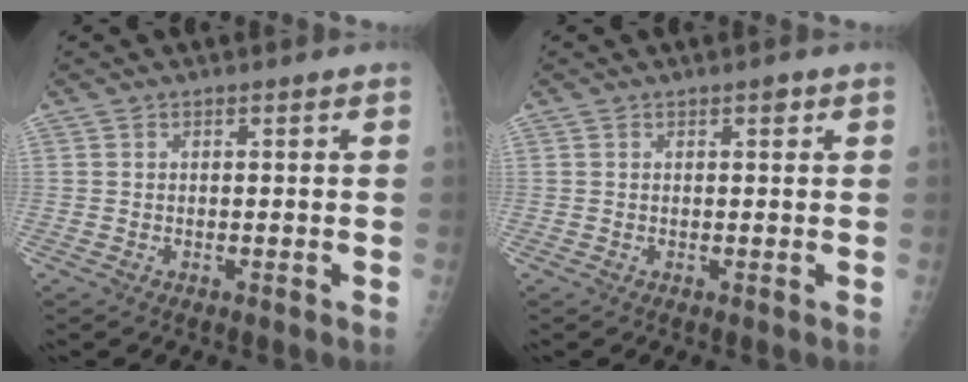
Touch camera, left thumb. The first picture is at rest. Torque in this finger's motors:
{"motor_torque": [-0.15, 0.05, 0.07, 0.14, 0.00]}